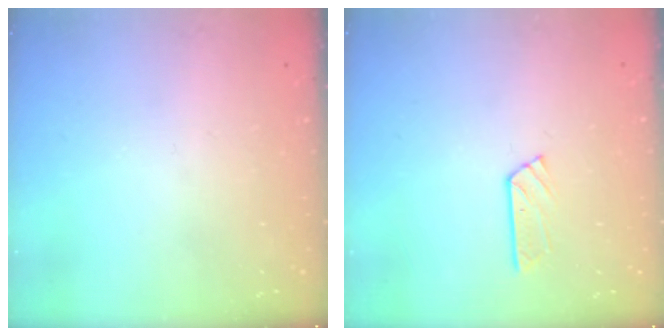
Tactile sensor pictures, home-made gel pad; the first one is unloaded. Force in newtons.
{"total": 3.3, "press": 3.3, "slide": 0.3}